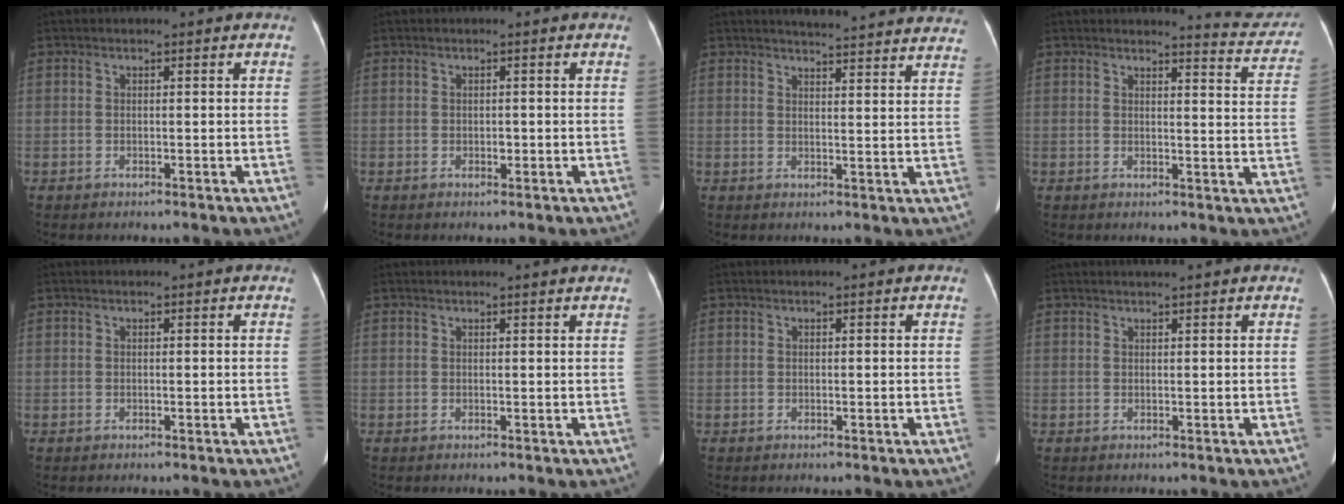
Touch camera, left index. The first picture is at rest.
{"total": 0.7, "force": [-0.2, 0.5, 0.4], "torque": [-0.009, 0.000, -0.003]}
{"total": 19.7, "force": [18.8, 1.6, 5.6], "torque": [-0.063, -0.038, 0.210]}
{"total": 6.7, "force": [6.7, 0.3, 0.0], "torque": [0.002, -0.039, 0.059]}
{"total": 0.0}
{"total": 1.8, "force": [1.7, -0.4, 0.5], "torque": [-0.019, -0.001, 0.019]}
{"total": 0.0}
{"total": 1.8, "force": [1.5, -0.2, 0.9], "torque": [-0.011, 0.014, 0.027]}